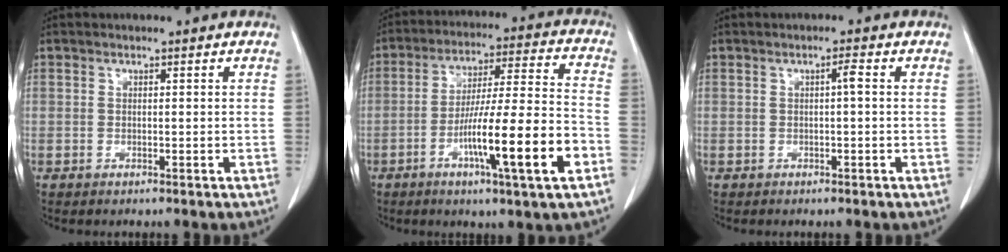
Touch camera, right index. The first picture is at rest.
{"total": 16.1, "force": [-6.2, 0.1, 14.8], "torque": [-0.255, -0.004, -0.101]}
{"total": 1.1, "force": [0.1, 0.0, 1.1], "torque": [-0.019, 0.003, 0.001]}